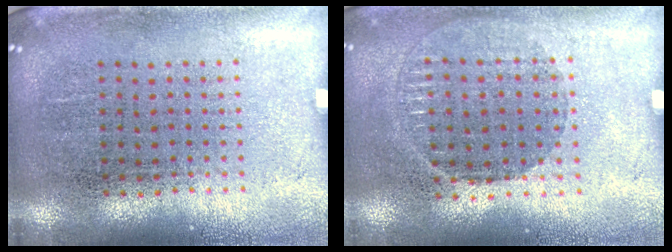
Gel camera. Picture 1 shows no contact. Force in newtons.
{"total": 0.9, "press": 0.8, "slide": 0.3}